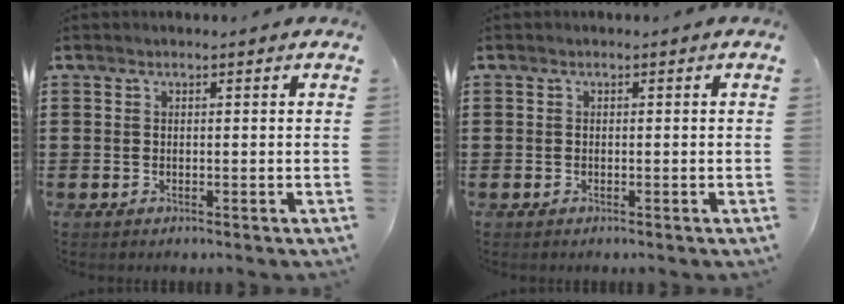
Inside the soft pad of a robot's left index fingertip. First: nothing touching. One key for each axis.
{"total": 0.0}